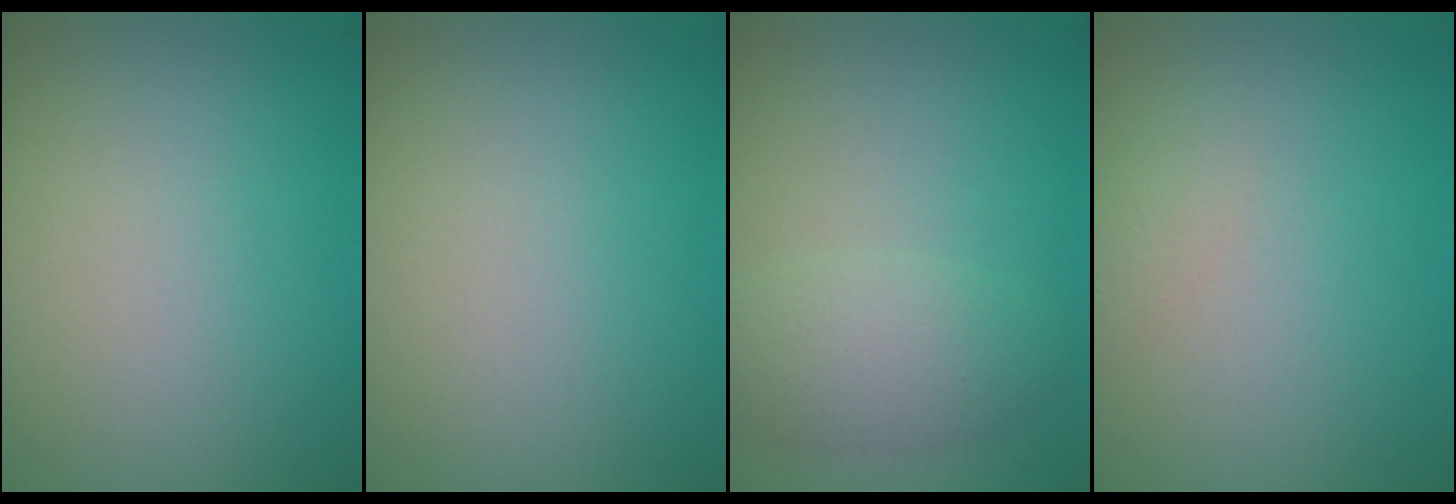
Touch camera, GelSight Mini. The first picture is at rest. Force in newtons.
{"total": 0.0}
{"total": 3.3, "press": 3.3, "slide": 0.3}
{"total": 1.0, "press": 1.0, "slide": 0.0}